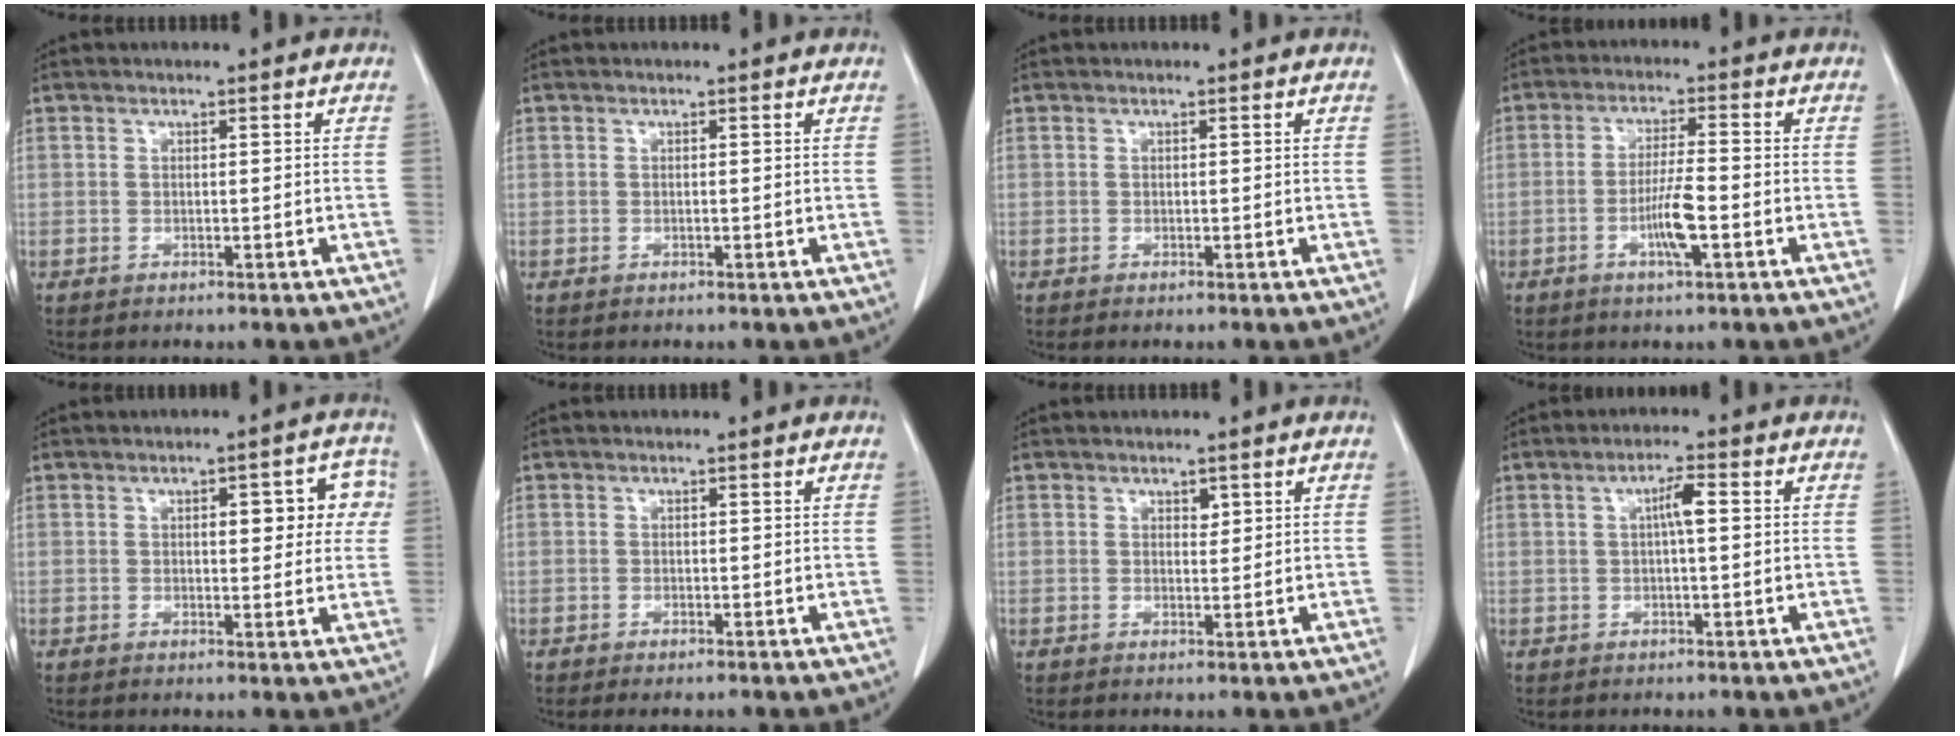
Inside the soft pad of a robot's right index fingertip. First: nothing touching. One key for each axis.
{"total": 0.0}
{"total": 0.0}
{"total": 6.0, "fx": -2.0, "fy": 0.3, "fz": 5.6, "tx": -0.109, "ty": -0.005, "tz": -0.038}
{"total": 7.2, "fx": 1.7, "fy": 2.9, "fz": 6.4, "tx": -0.065, "ty": 0.021, "tz": 0.017}
{"total": 0.7, "fx": -0.4, "fy": 0.1, "fz": 0.5, "tx": -0.009, "ty": -0.003, "tz": -0.003}
{"total": 1.1, "fx": 0.7, "fy": 0.7, "fz": 0.6, "tx": -0.005, "ty": -0.005, "tz": 0.009}
{"total": 3.3, "fx": 0.5, "fy": 0.4, "fz": 3.2, "tx": -0.058, "ty": 0.007, "tz": 0.007}